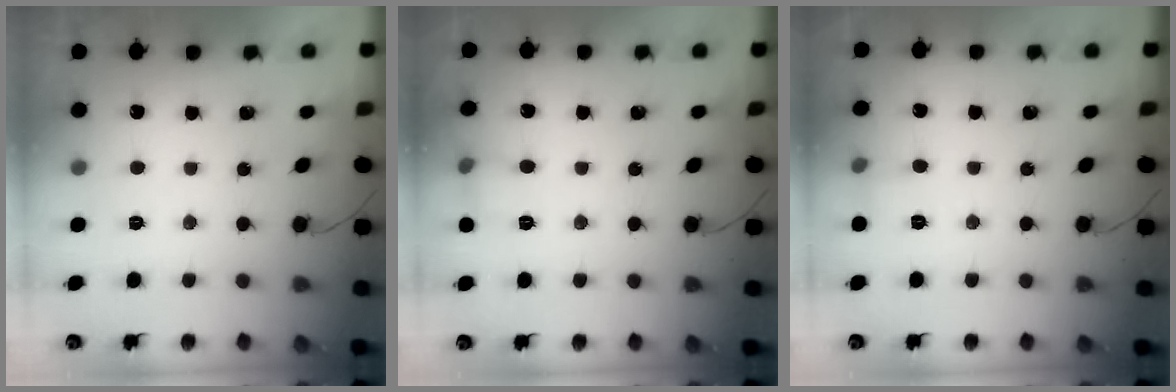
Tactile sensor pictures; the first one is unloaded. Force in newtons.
{"total": 5.8, "press": 5.6, "slide": 1.7}
{"total": 4.8, "press": 4.5, "slide": 1.5}